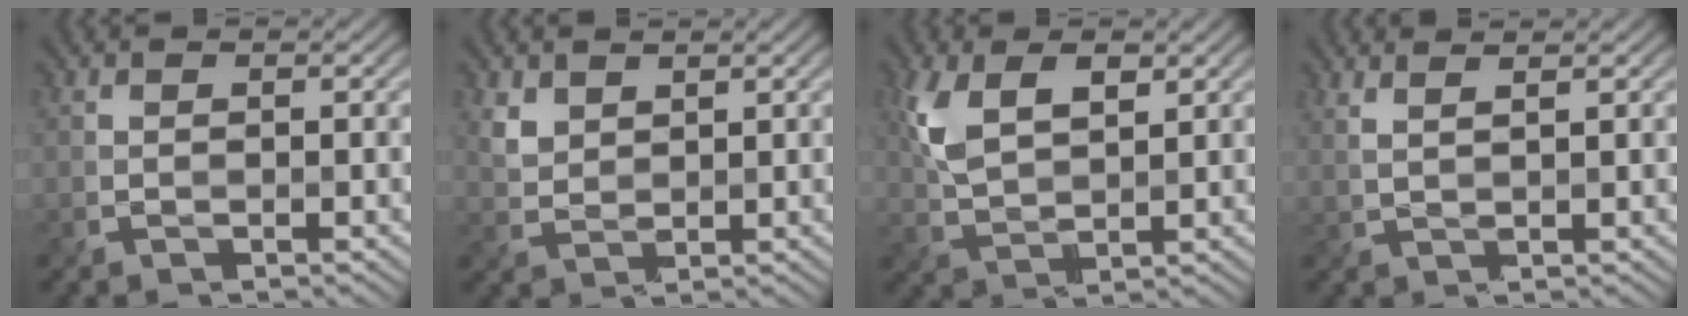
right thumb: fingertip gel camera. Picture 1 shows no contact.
{"total": 2.8, "force": [2.0, 1.6, 1.0], "torque": [-0.034, -0.002, 0.051]}
{"total": 6.8, "force": [2.8, 3.4, 5.1], "torque": [-0.122, 0.001, 0.057]}
{"total": 3.1, "force": [2.3, 0.9, 1.9], "torque": [-0.018, 0.004, 0.026]}